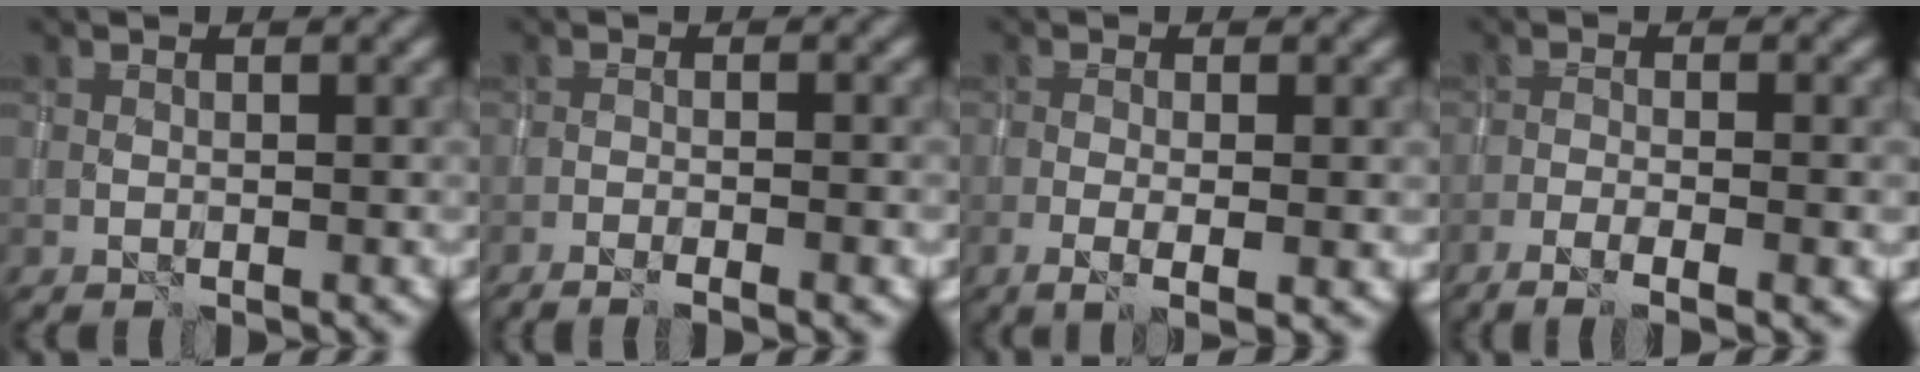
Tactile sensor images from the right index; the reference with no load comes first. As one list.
[{"total": 3.9, "force": [-2.5, 0.8, 2.8], "torque": [-0.042, 0.010, -0.043]}, {"total": 3.8, "force": [-1.0, 1.1, 3.5], "torque": [-0.061, -0.006, -0.021]}, {"total": 4.6, "force": [-2.7, 1.1, 3.6], "torque": [-0.059, -0.002, -0.050]}]